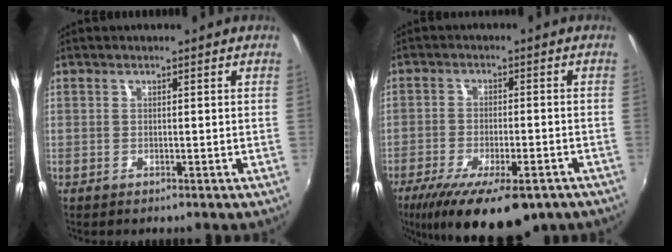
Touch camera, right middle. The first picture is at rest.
{"total": 17.3, "force": [-11.6, 5.8, 11.4], "torque": [-0.219, -0.051, -0.174]}